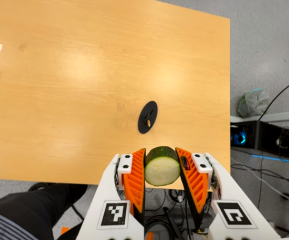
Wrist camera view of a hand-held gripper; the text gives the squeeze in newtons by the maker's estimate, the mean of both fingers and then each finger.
{"total": 13.0, "left": 11.3, "right": 14.8}